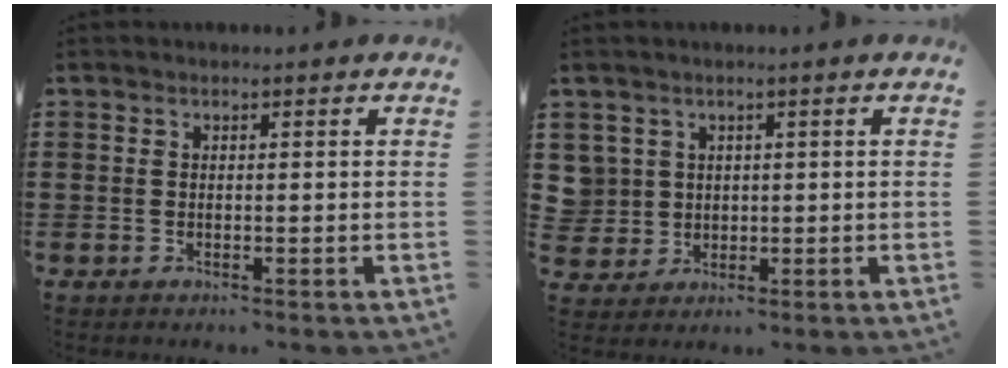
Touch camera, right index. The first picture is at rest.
{"total": 3.1, "force": [0.6, 3.0, 0.1], "torque": [-0.028, 0.007, 0.009]}